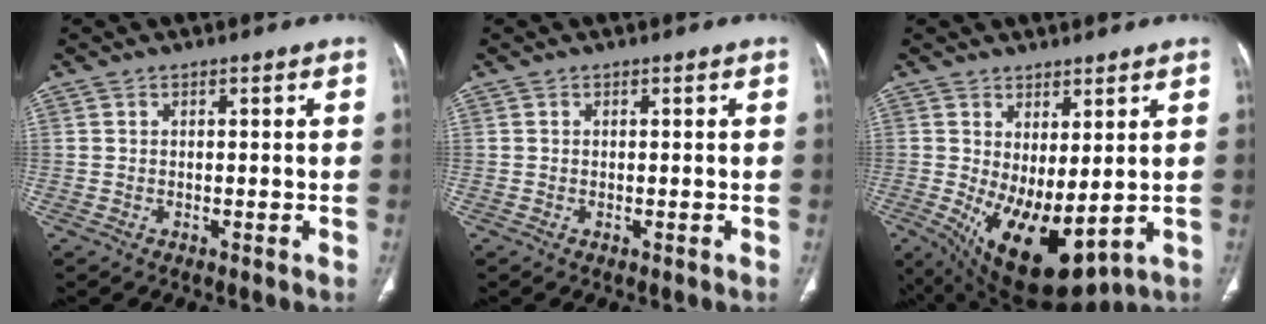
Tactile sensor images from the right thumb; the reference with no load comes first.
{"total": 0.0}
{"total": 13.6, "force": [-1.0, 6.0, 12.1], "torque": [-0.200, -0.023, 0.013]}